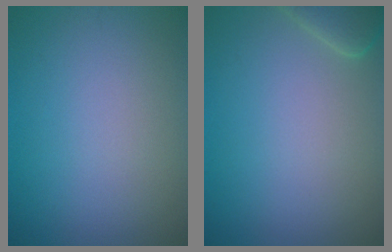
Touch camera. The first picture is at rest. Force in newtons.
{"total": 2.3, "press": 2.3, "slide": 0.3}